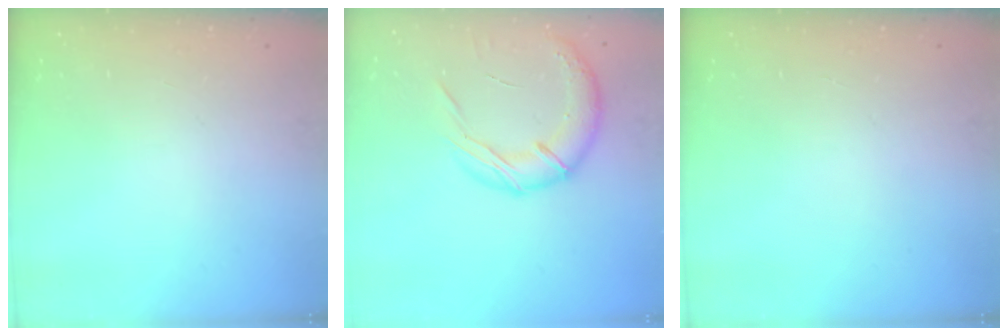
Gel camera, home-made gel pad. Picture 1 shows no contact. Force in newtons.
{"total": 16.7, "press": 16.5, "slide": 2.7}
{"total": 0.0}